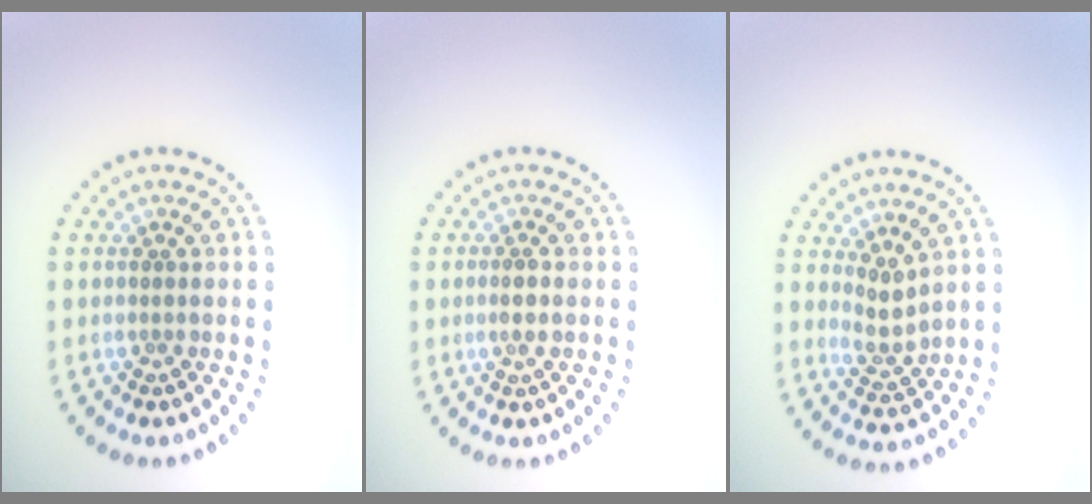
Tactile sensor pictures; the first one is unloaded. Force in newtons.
{"total": 1.3, "press": 1.2, "slide": 0.5}
{"total": 2.1, "press": 1.7, "slide": 1.3}